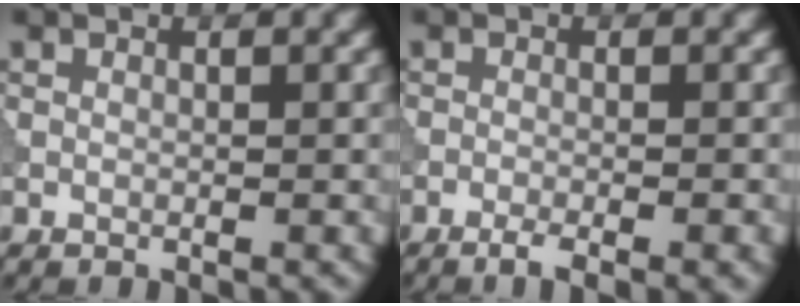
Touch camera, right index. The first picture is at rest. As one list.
[{"total": 3.0, "force": [-1.6, 0.7, 2.4], "torque": [-0.038, -0.001, -0.030]}]